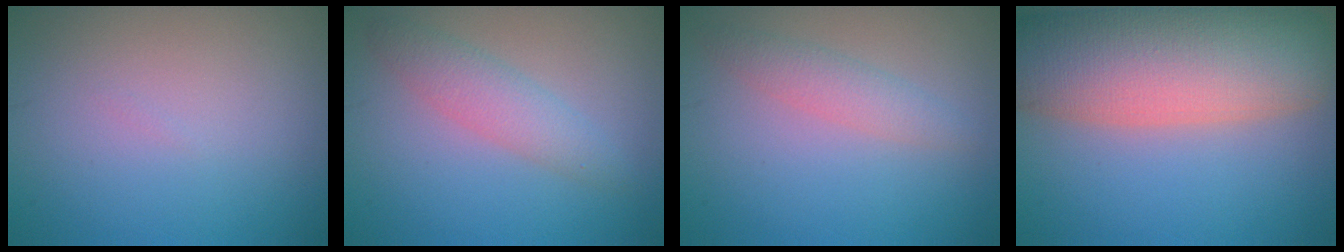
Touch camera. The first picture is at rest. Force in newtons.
{"total": 2.8, "press": 2.8, "slide": 0.0}
{"total": 2.1, "press": 2.1, "slide": 0.1}
{"total": 12.3, "press": 12.2, "slide": 0.9}